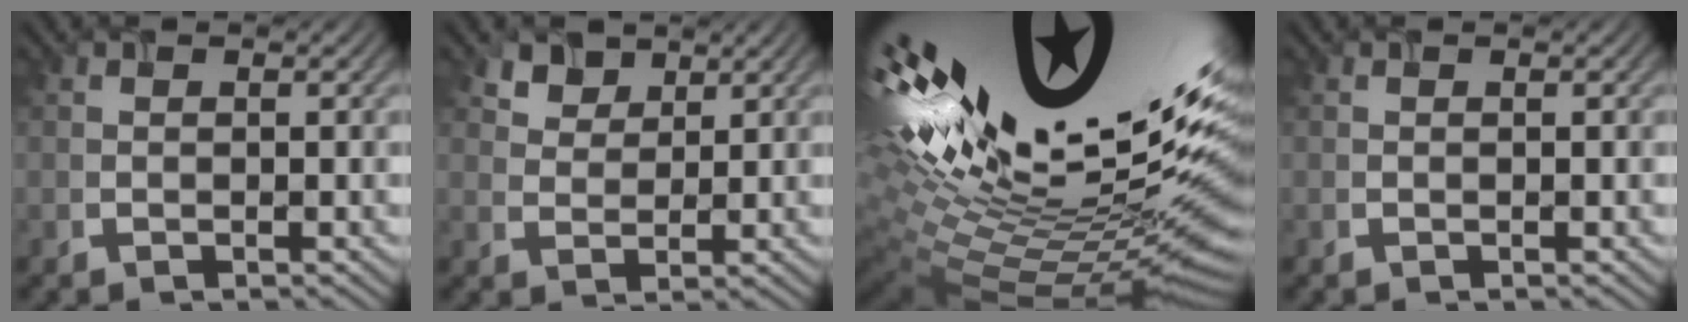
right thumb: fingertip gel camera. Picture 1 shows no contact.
{"total": 2.8, "force": [1.9, 1.9, 0.7], "torque": [-0.023, -0.004, 0.045]}
{"total": 20.3, "force": [5.6, 7.5, 18.0], "torque": [-0.301, -0.004, 0.129]}
{"total": 0.0}